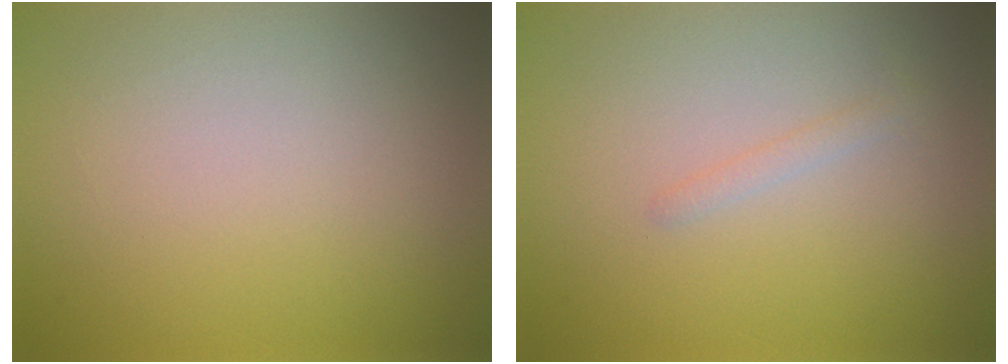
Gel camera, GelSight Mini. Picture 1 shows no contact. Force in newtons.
{"total": 0.9, "press": 0.9, "slide": 0.1}